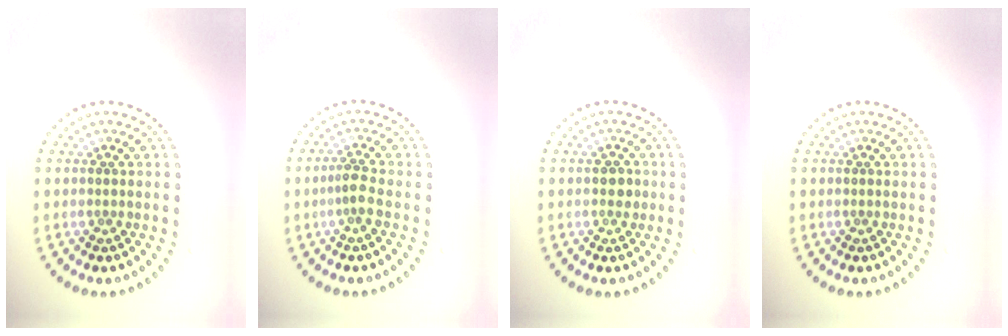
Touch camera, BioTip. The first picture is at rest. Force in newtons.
{"total": 1.7, "press": 1.4, "slide": 1.0}
{"total": 1.5, "press": 1.5, "slide": 0.1}
{"total": 0.0}